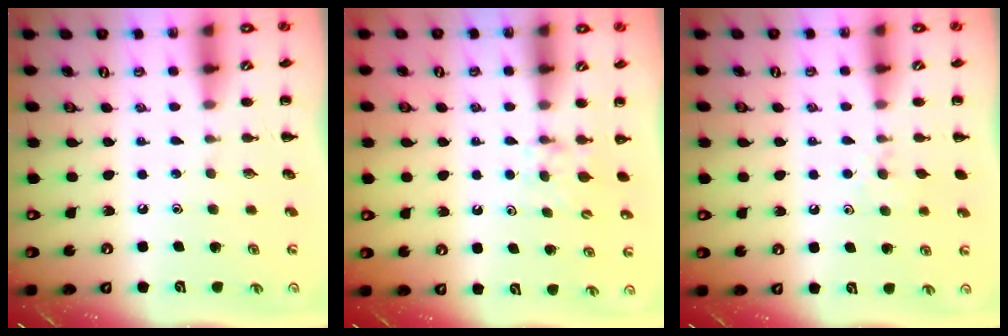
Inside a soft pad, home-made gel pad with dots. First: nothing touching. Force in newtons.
{"total": 3.7, "press": 3.4, "slide": 1.4}
{"total": 5.4, "press": 5.2, "slide": 1.7}